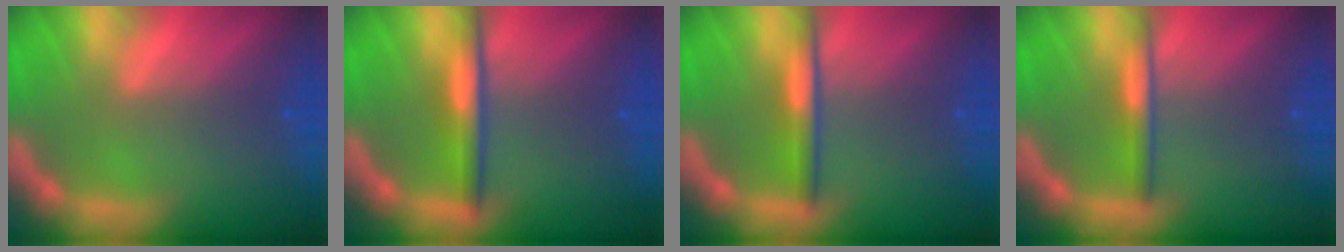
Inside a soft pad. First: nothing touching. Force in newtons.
{"total": 3.5}
{"total": 3.0}
{"total": 2.4}